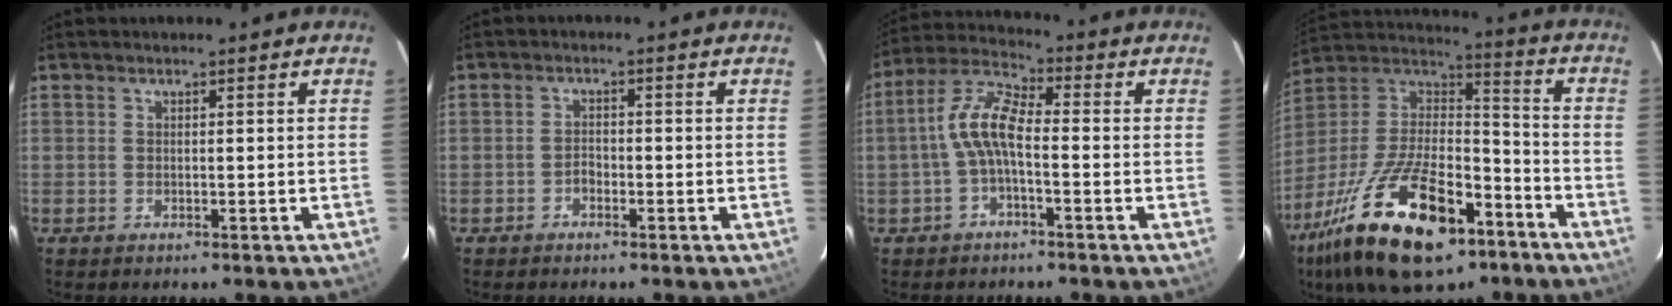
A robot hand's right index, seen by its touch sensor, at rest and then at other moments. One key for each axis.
{"total": 1.6, "fx": -1.1, "fy": 1.0, "fz": 0.6, "tx": -0.010, "ty": 0.004, "tz": -0.020}
{"total": 7.5, "fx": -1.5, "fy": 2.6, "fz": 6.9, "tx": -0.155, "ty": 0.020, "tz": -0.034}
{"total": 26.9, "fx": -15.4, "fy": 11.9, "fz": 18.7, "tx": -0.369, "ty": -0.022, "tz": -0.255}